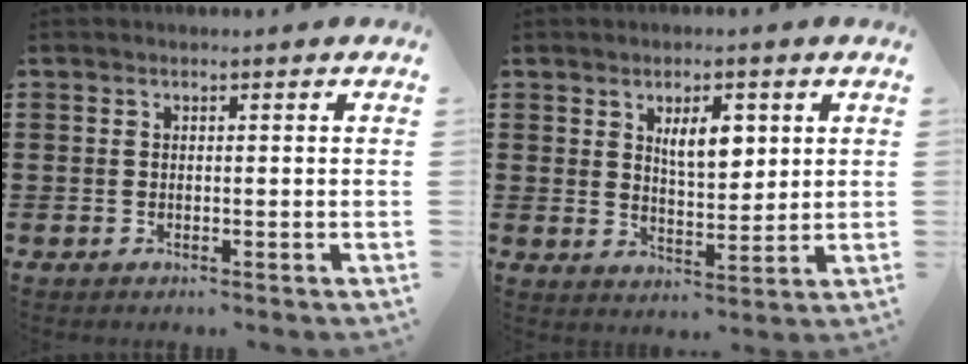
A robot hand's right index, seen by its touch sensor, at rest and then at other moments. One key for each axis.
{"total": 5.6, "fx": 2.2, "fy": 2.6, "fz": 4.4, "tx": -0.072, "ty": -0.001, "tz": 0.031}